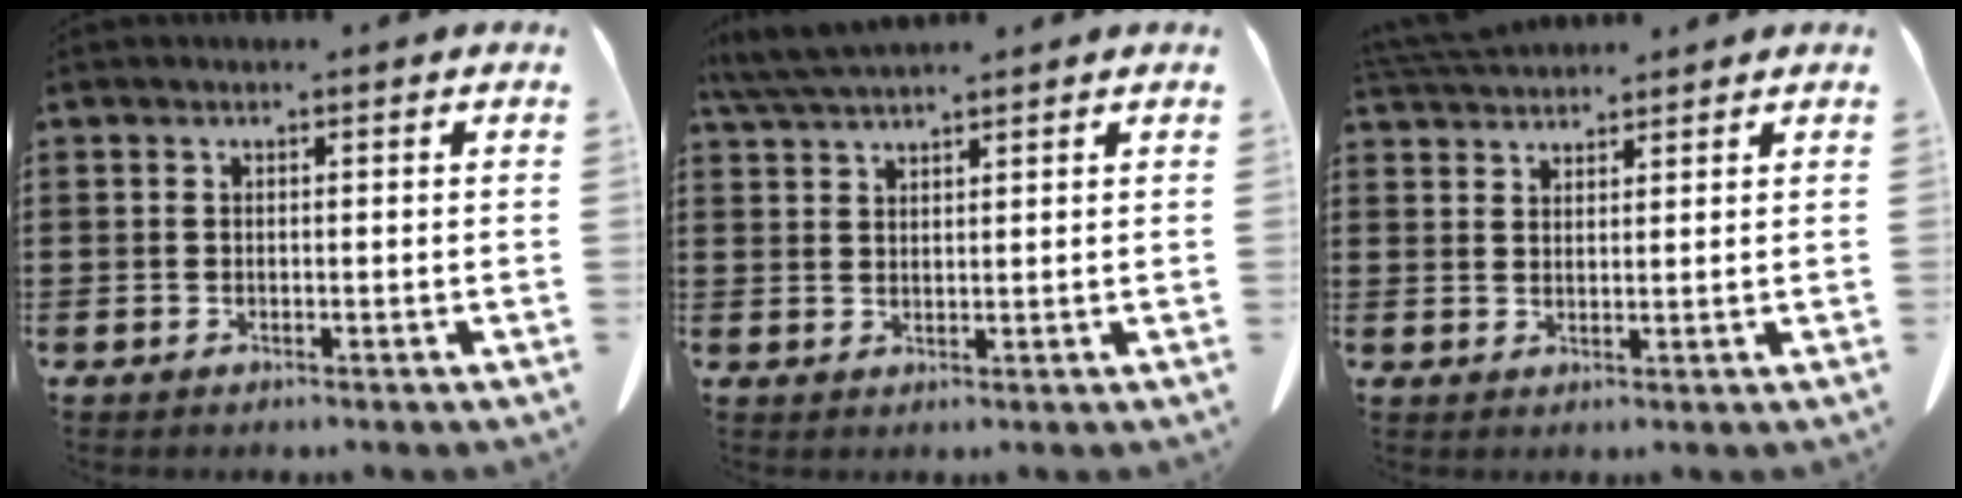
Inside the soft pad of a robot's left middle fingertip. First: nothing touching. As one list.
[{"total": 4.5, "force": [4.0, 0.4, 2.0], "torque": [-0.051, -0.007, 0.075]}, {"total": 3.6, "force": [3.6, 0.4, 0.7], "torque": [-0.024, -0.005, 0.069]}]